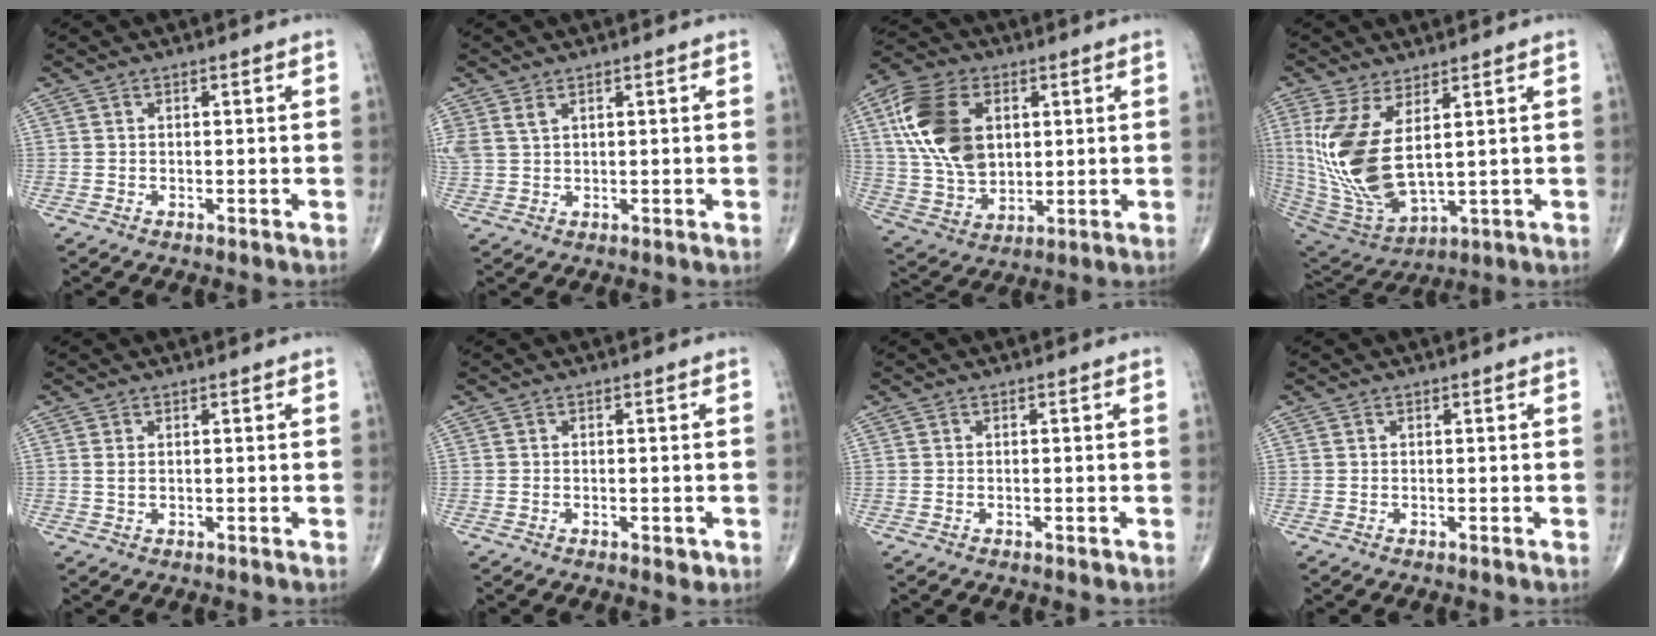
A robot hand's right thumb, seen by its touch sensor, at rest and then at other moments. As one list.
[{"total": 2.9, "force": [1.8, 1.5, 1.8], "torque": [-0.043, 0.005, 0.048]}, {"total": 17.0, "force": [4.3, 11.2, 12.0], "torque": [-0.222, -0.005, 0.085]}, {"total": 16.1, "force": [3.5, 7.1, 14.0], "torque": [-0.301, -0.035, 0.089]}, {"total": 0.6, "force": [0.2, 0.3, 0.5], "torque": [-0.011, 0.004, 0.006]}, {"total": 1.5, "force": [-0.6, 0.8, 1.1], "torque": [-0.013, 0.001, -0.005]}, {"total": 0.5, "force": [-0.3, 0.3, 0.4], "torque": [-0.006, 0.000, -0.003]}, {"total": 0.0}]